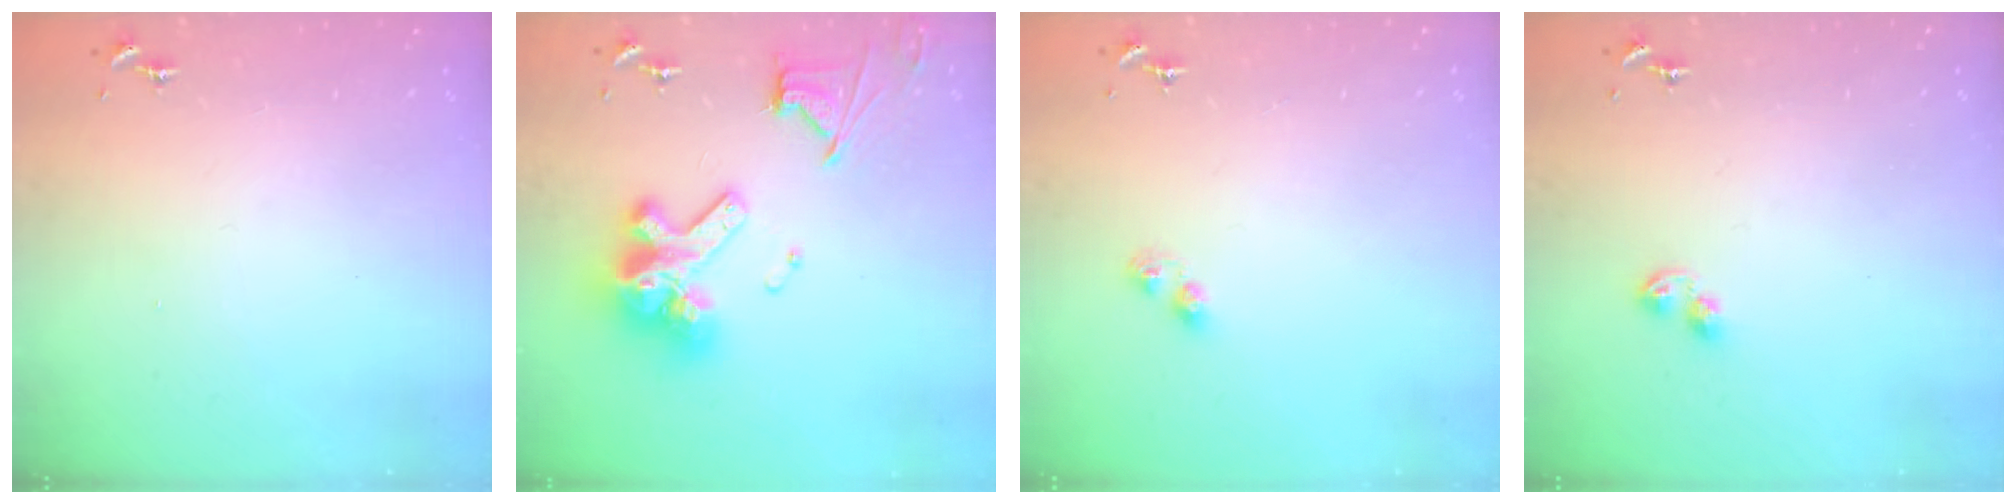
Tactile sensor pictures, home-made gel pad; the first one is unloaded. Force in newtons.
{"total": 20.0, "press": 19.9, "slide": 2.4}
{"total": 3.4, "press": 3.3, "slide": 0.4}
{"total": 3.8, "press": 3.8, "slide": 0.5}